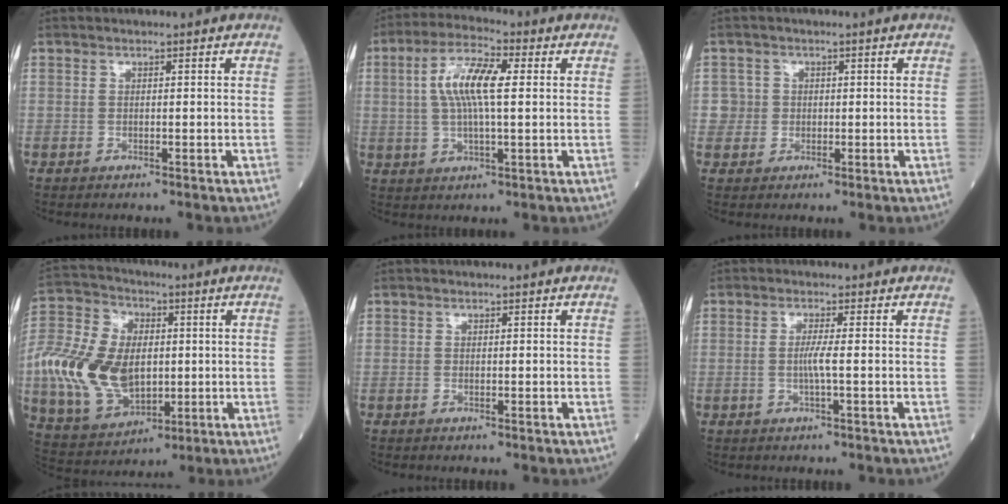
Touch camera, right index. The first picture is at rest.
{"total": 9.0, "force": [1.8, 2.1, 8.6], "torque": [-0.176, 0.015, 0.033]}
{"total": 2.3, "force": [0.2, 2.3, -0.3], "torque": [0.018, 0.007, 0.002]}
{"total": 17.3, "force": [-0.8, 11.1, 13.3], "torque": [-0.308, 0.015, -0.002]}
{"total": 0.0}
{"total": 2.1, "force": [-0.2, -0.5, 2.0], "torque": [-0.042, -0.001, -0.004]}